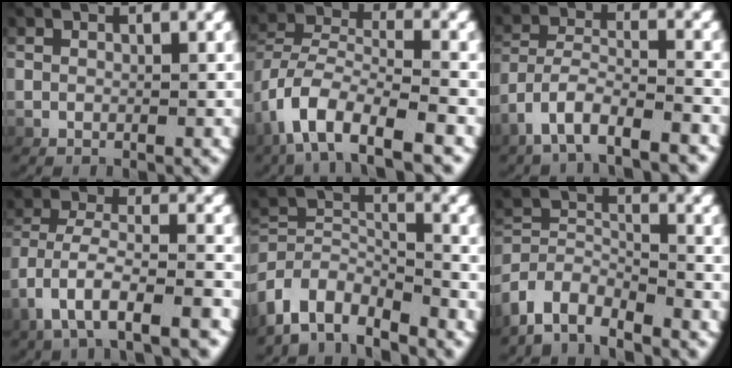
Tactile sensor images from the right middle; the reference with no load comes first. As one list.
[{"total": 4.7, "force": [-2.9, 1.4, 3.4], "torque": [-0.078, -0.010, -0.042]}, {"total": 4.7, "force": [-3.2, 1.9, 2.8], "torque": [-0.075, -0.023, -0.044]}, {"total": 4.3, "force": [-1.9, 1.6, 3.5], "torque": [-0.089, -0.024, -0.015]}, {"total": 6.4, "force": [-3.9, 4.6, 2.1], "torque": [-0.071, -0.039, -0.064]}, {"total": 4.6, "force": [-3.1, 3.2, 1.3], "torque": [-0.065, -0.031, -0.051]}]